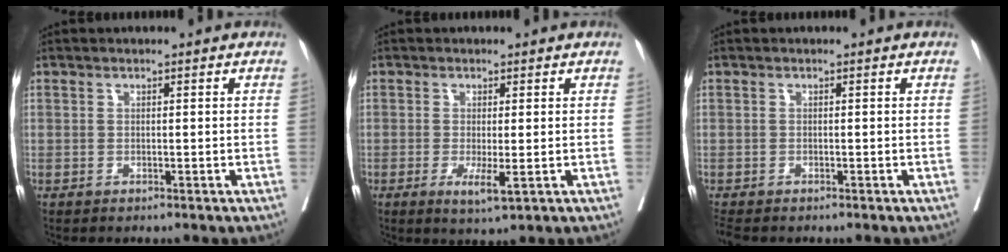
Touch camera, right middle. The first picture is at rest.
{"total": 3.6, "force": [-1.1, 0.5, 3.4], "torque": [-0.053, -0.009, -0.012]}
{"total": 1.8, "force": [-1.6, 0.4, 0.6], "torque": [-0.016, -0.008, -0.029]}